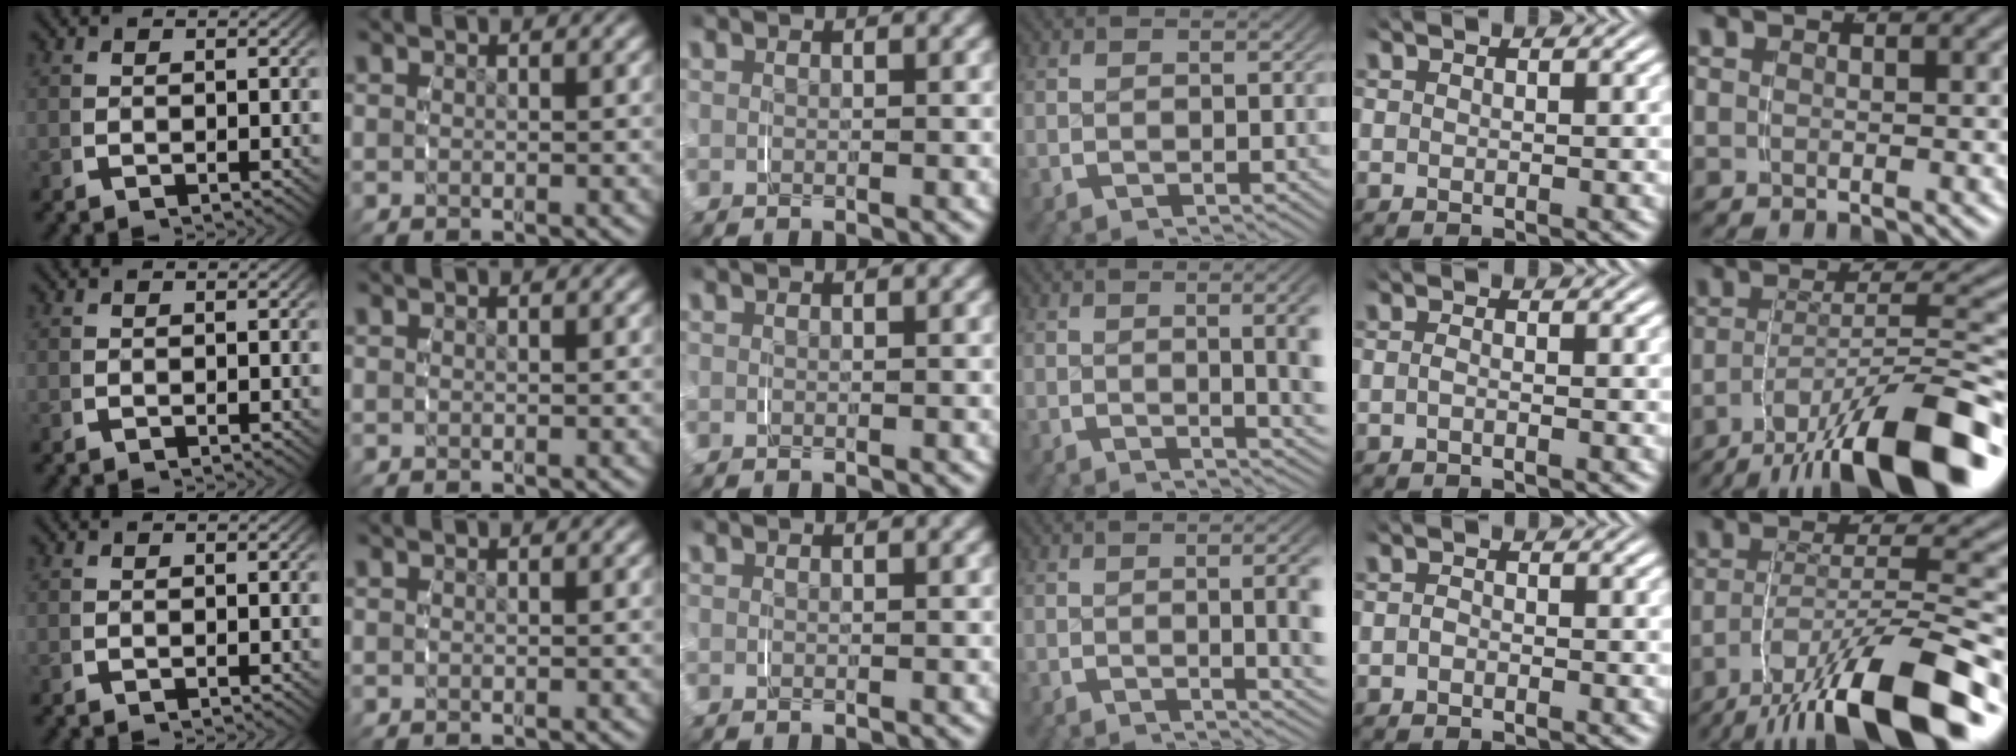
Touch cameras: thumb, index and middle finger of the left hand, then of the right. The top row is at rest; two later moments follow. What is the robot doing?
{"motion": "grasp_and_lifting", "object": "pencil case"}